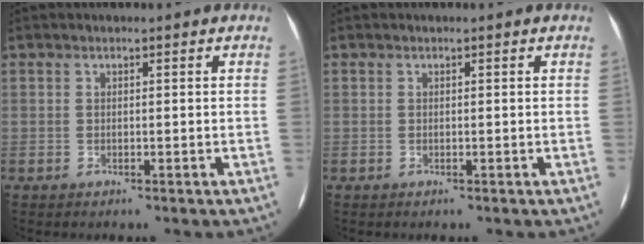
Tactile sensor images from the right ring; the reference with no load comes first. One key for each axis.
{"total": 0.0}